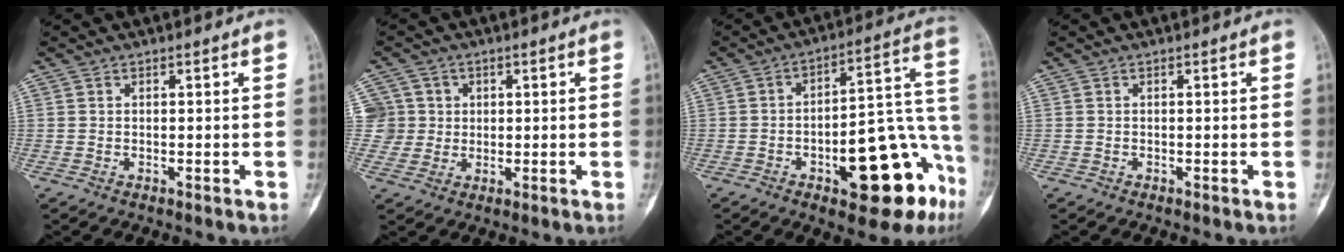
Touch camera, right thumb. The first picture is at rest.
{"total": 5.6, "force": [1.2, 5.5, 0.1], "torque": [0.031, 0.006, 0.021]}
{"total": 21.1, "force": [-8.9, 8.3, 17.3], "torque": [-0.166, 0.073, -0.109]}
{"total": 0.0}